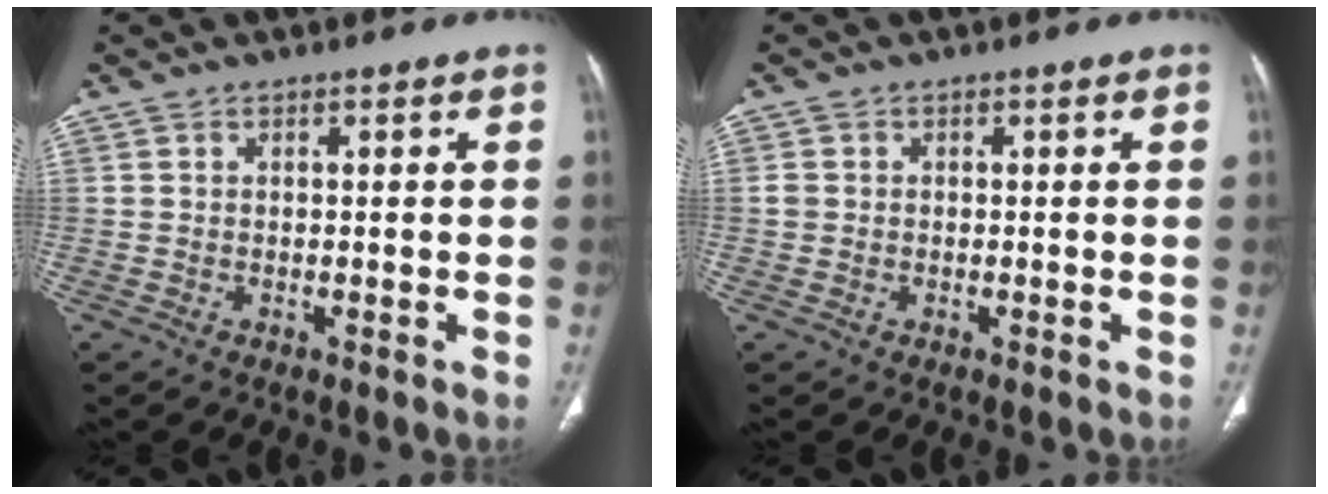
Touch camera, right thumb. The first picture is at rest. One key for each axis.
{"total": 1.4, "fx": 0.0, "fy": 1.3, "fz": 0.6, "tx": -0.007, "ty": 0.003, "tz": 0.001}